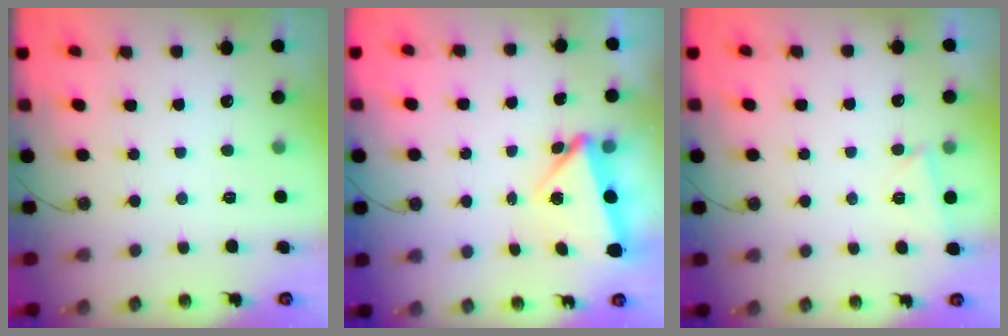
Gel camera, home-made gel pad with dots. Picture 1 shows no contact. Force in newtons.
{"total": 5.8, "press": 5.4, "slide": 2.1}
{"total": 2.6, "press": 2.5, "slide": 0.3}